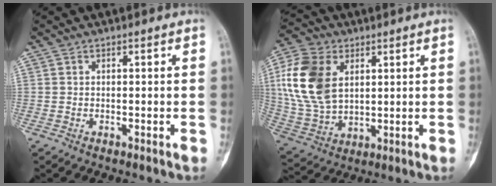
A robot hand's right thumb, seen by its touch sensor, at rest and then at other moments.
{"total": 16.1, "force": [4.1, 10.8, 11.3], "torque": [-0.223, -0.005, 0.084]}